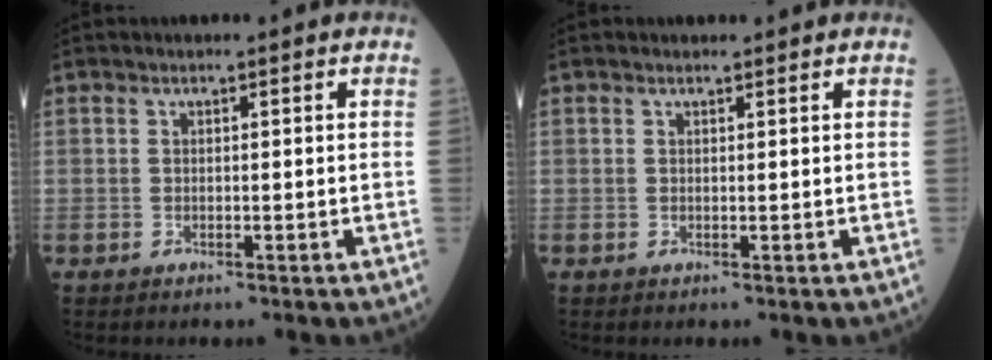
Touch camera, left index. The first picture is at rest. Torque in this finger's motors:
{"motor_torque": [0.21, 0.01, -0.01, -0.02]}